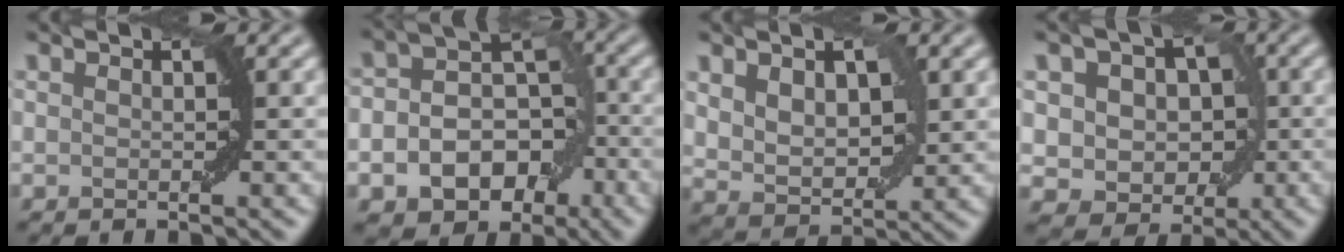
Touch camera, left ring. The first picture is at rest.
{"total": 9.3, "force": [-3.5, 6.9, 5.2], "torque": [-0.049, -0.015, -0.056]}
{"total": 4.9, "force": [1.5, 2.9, 3.7], "torque": [-0.069, -0.008, 0.033]}
{"total": 6.4, "force": [0.8, 5.2, 3.6], "torque": [-0.035, 0.012, -0.007]}